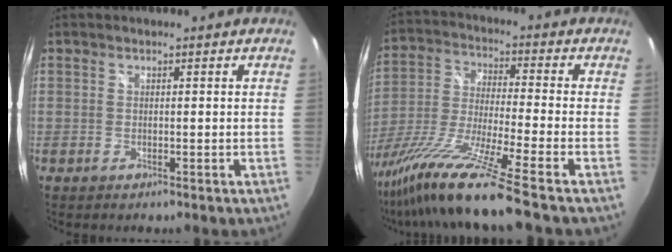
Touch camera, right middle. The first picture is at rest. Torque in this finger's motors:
{"motor_torque": [1.10, -1.03, 0.80, 0.21]}